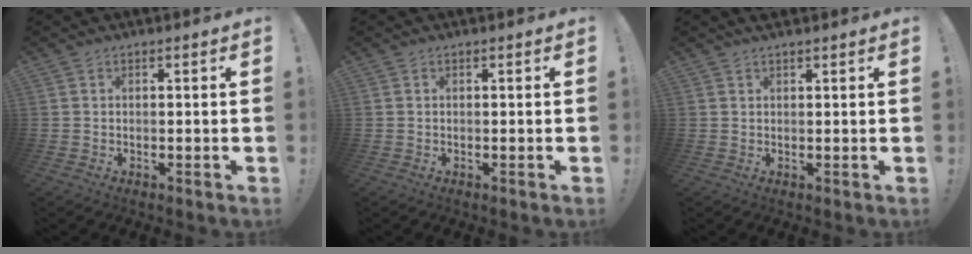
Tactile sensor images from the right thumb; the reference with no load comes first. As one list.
[{"total": 0.0}, {"total": 1.4, "force": [1.3, 0.0, 0.4], "torque": [-0.003, -0.004, 0.023]}]